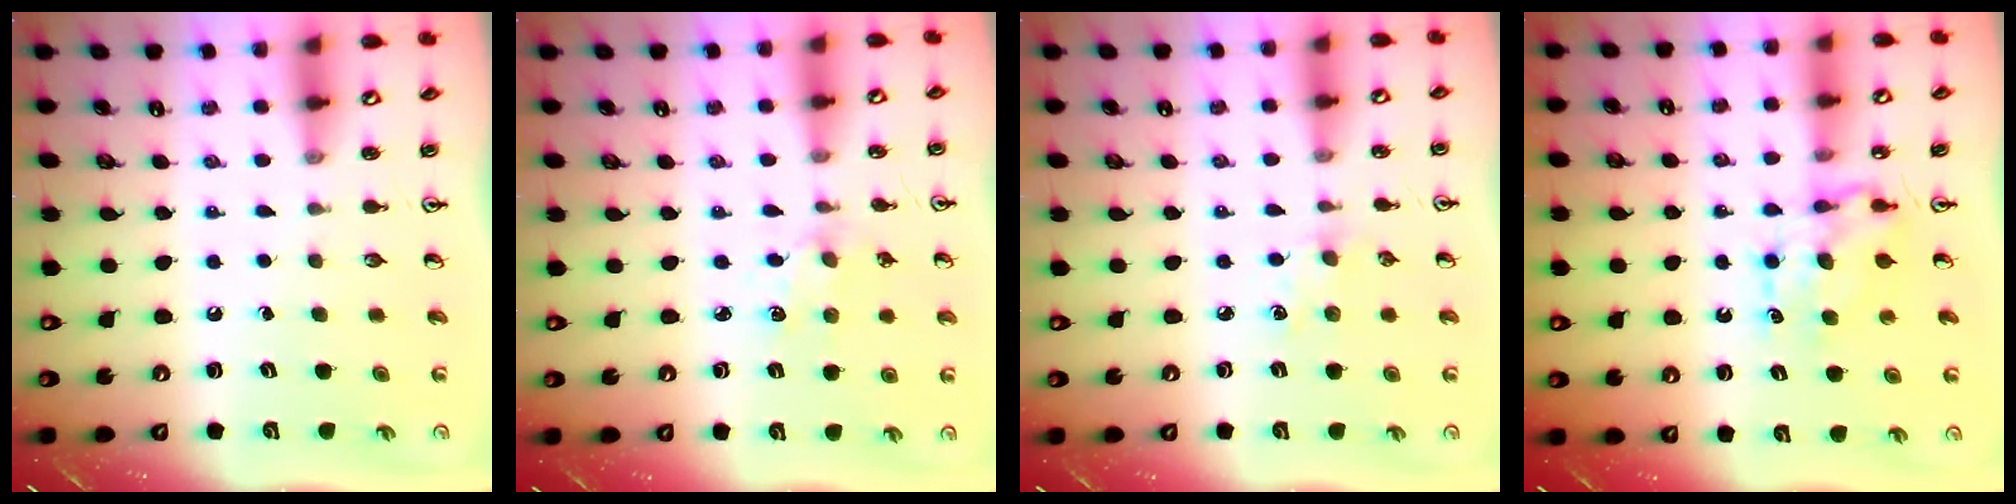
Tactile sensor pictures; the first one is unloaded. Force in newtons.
{"total": 1.9, "press": 1.8, "slide": 0.2}
{"total": 5.4, "press": 5.4, "slide": 0.7}
{"total": 7.1, "press": 7.0, "slide": 0.6}